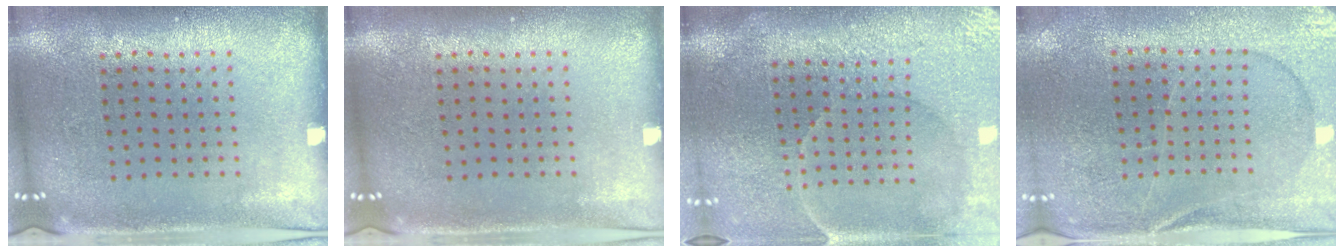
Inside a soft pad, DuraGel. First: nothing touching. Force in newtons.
{"total": 0.0}
{"total": 4.1, "press": 3.7, "slide": 1.7}
{"total": 1.1, "press": 1.1, "slide": 0.4}